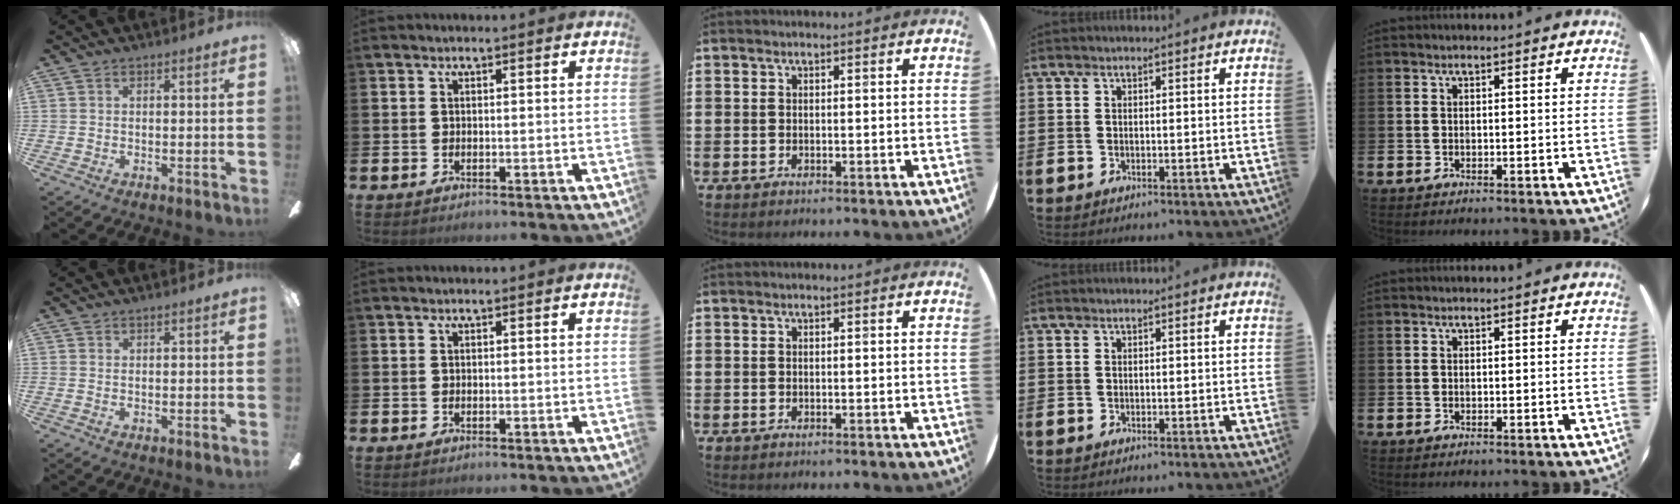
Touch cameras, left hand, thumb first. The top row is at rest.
{}